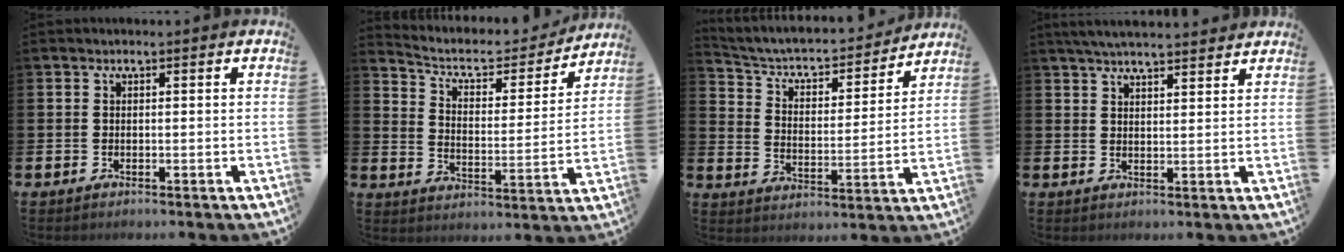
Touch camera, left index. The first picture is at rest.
{"total": 6.3, "force": [5.5, 2.3, 2.0], "torque": [-0.066, -0.041, 0.087]}
{"total": 5.1, "force": [4.5, 1.9, 1.5], "torque": [-0.062, -0.037, 0.068]}
{"total": 4.3, "force": [4.2, 0.4, 1.1], "torque": [-0.029, -0.012, 0.076]}